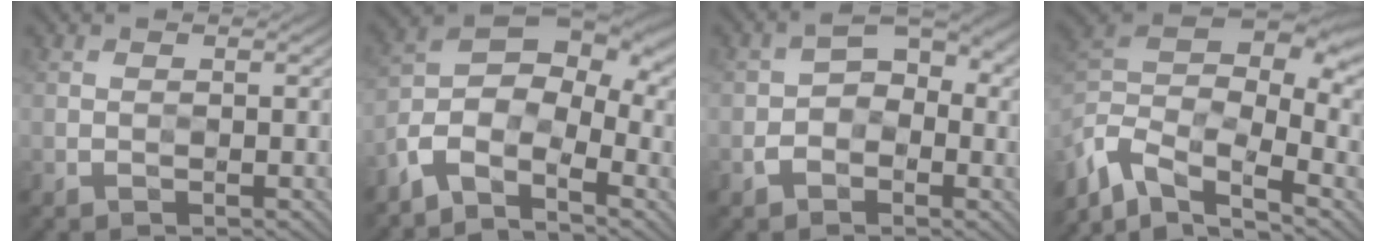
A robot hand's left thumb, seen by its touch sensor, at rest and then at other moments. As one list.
[{"total": 8.8, "force": [-4.5, 4.6, 6.0], "torque": [-0.106, -0.008, -0.105]}, {"total": 3.6, "force": [-1.4, 2.7, 2.0], "torque": [-0.026, 0.001, -0.034]}, {"total": 10.8, "force": [-4.7, 5.4, 8.0], "torque": [-0.183, -0.005, -0.090]}]